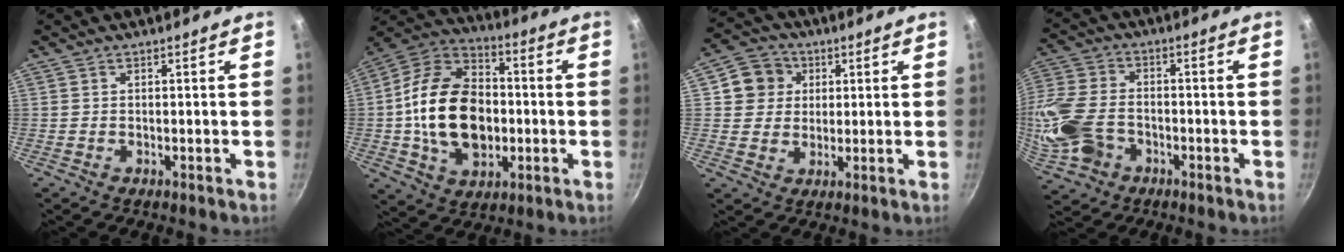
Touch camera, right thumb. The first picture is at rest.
{"total": 21.1, "force": [-1.7, 14.5, 15.3], "torque": [-0.240, 0.032, -0.032]}
{"total": 7.9, "force": [2.3, 7.2, 2.4], "torque": [-0.001, 0.008, 0.031]}
{"total": 16.0, "force": [-4.8, 11.5, 10.0], "torque": [-0.230, 0.031, -0.099]}